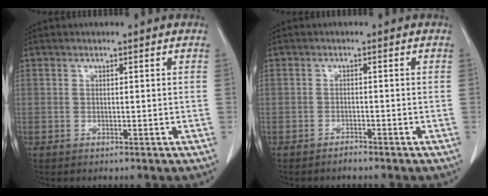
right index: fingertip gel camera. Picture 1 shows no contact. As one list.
[{"total": 1.1, "force": [-1.0, 0.1, 0.3], "torque": [-0.009, -0.001, -0.014]}]